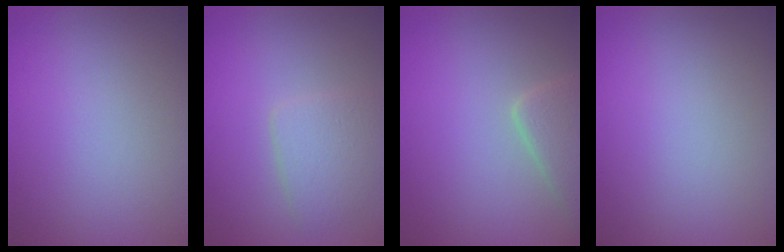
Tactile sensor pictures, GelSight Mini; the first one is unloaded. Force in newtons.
{"total": 2.9, "press": 2.9, "slide": 0.2}
{"total": 2.9, "press": 2.9, "slide": 0.3}
{"total": 0.0}